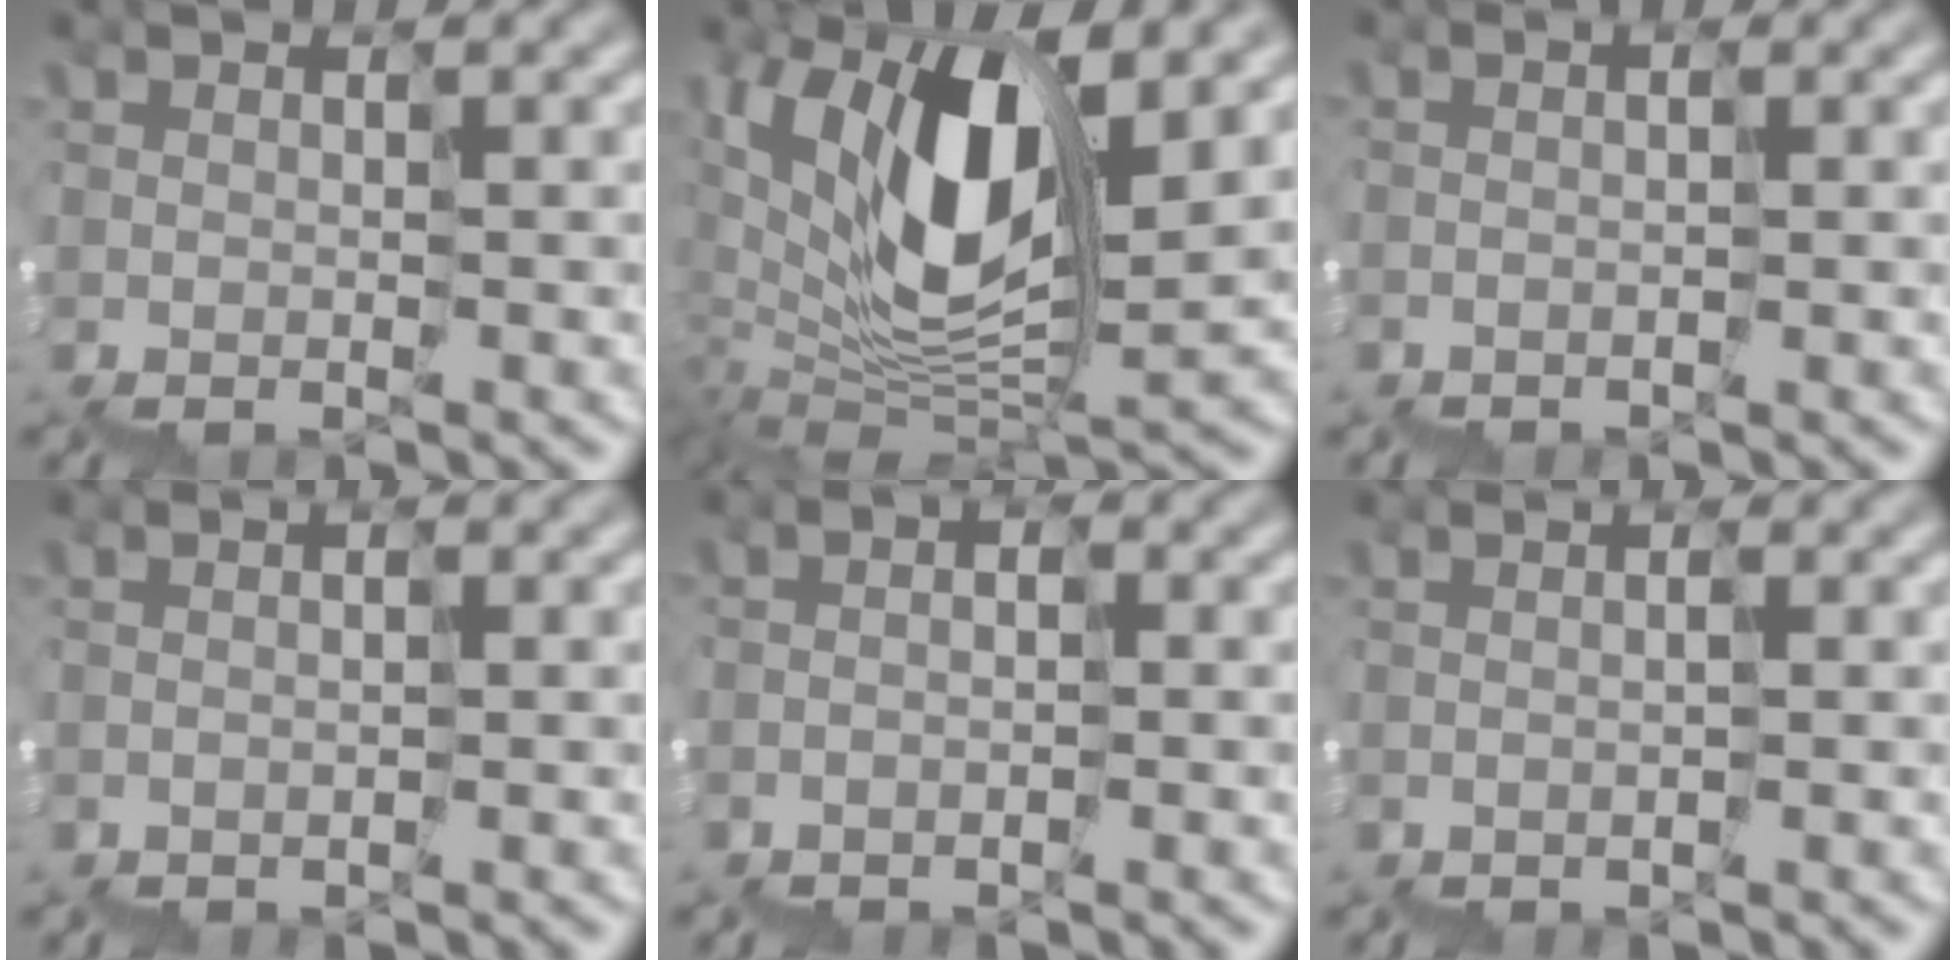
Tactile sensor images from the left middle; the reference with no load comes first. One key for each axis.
{"total": 9.9, "fx": 3.9, "fy": 5.0, "fz": 7.6, "tx": -0.173, "ty": -0.002, "tz": 0.080}
{"total": 0.9, "fx": -0.4, "fy": -0.1, "fz": -0.7, "tx": 0.004, "ty": -0.001, "tz": -0.008}
{"total": 0.9, "fx": -0.6, "fy": 0.0, "fz": -0.7, "tx": 0.000, "ty": 0.000, "tz": -0.012}
{"total": 1.7, "fx": -1.5, "fy": 0.2, "fz": -0.7, "tx": -0.005, "ty": 0.004, "tz": -0.030}
{"total": 0.7, "fx": -0.3, "fy": 0.0, "fz": -0.6, "tx": 0.006, "ty": 0.000, "tz": -0.008}